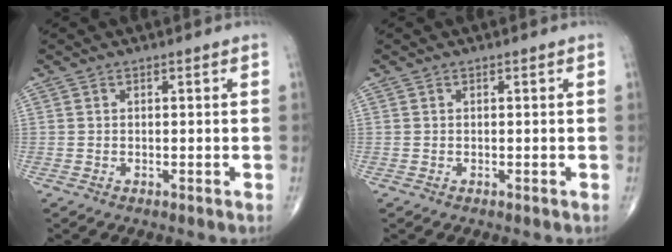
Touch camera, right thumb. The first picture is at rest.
{"total": 0.0}